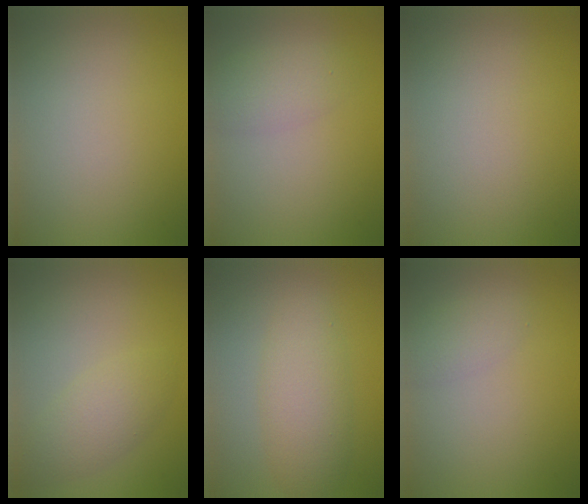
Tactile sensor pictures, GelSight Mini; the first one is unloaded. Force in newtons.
{"total": 2.4, "press": 2.4, "slide": 0.1}
{"total": 0.0}
{"total": 2.9, "press": 2.9, "slide": 0.2}
{"total": 4.2, "press": 4.2, "slide": 0.0}
{"total": 1.5, "press": 1.5, "slide": 0.0}